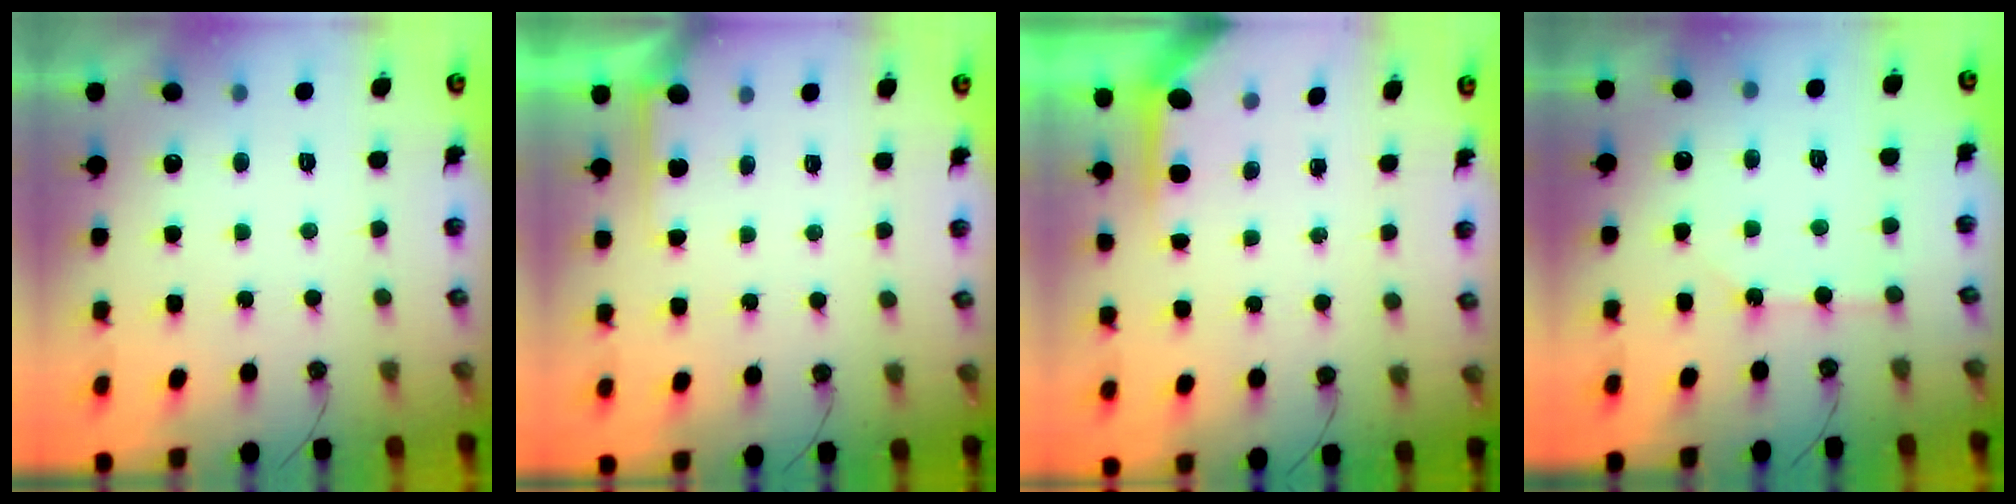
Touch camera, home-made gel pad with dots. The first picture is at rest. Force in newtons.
{"total": 3.6, "press": 3.6, "slide": 0.3}
{"total": 3.9, "press": 3.9, "slide": 0.3}
{"total": 2.5, "press": 2.5, "slide": 0.3}